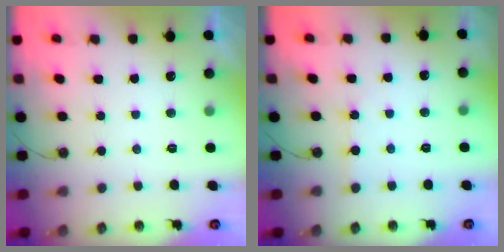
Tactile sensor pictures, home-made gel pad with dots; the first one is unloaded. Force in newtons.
{"total": 1.8, "press": 1.8, "slide": 0.3}